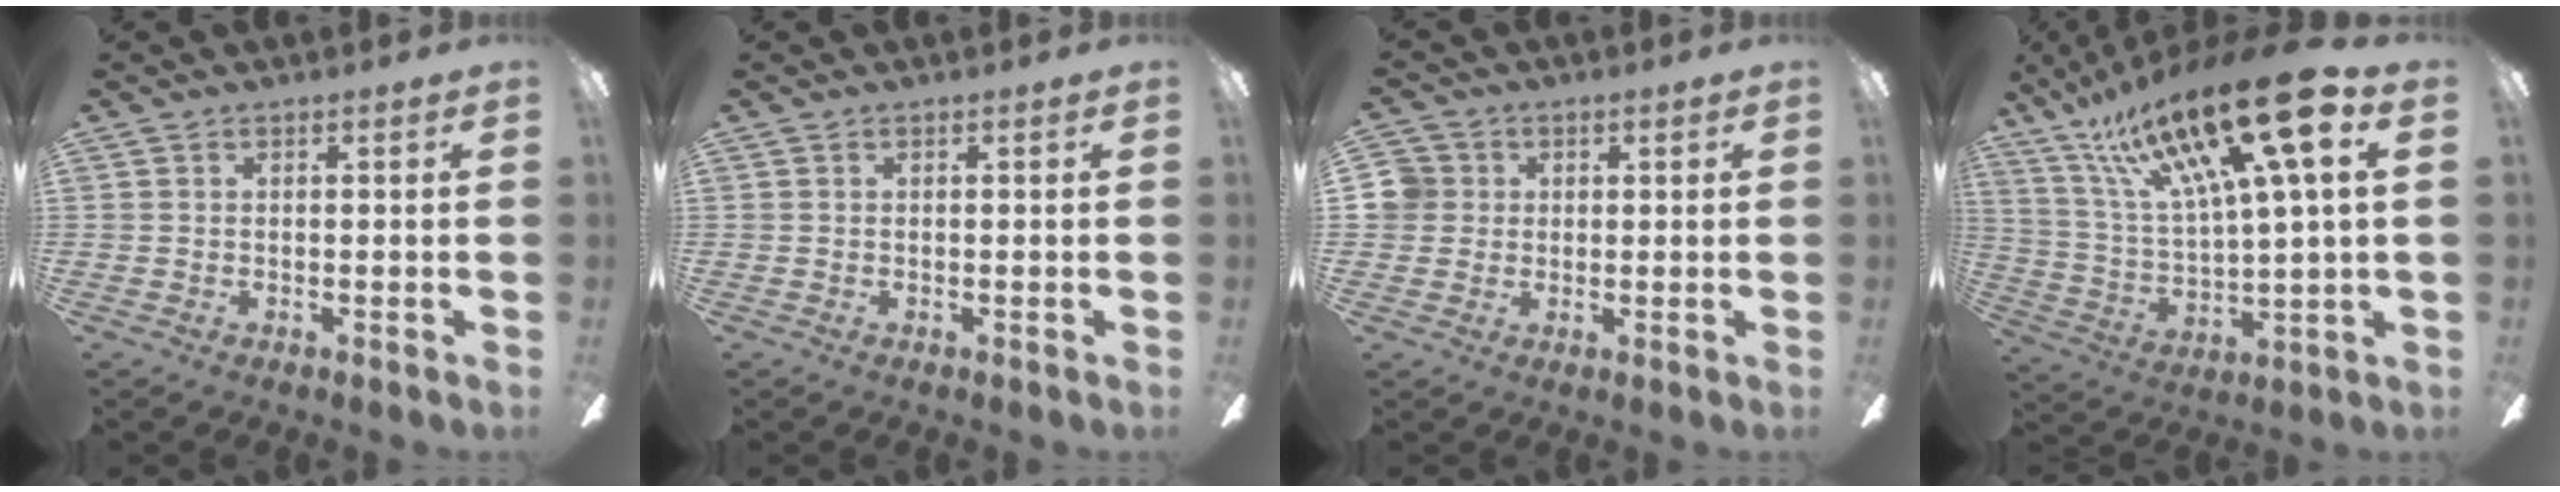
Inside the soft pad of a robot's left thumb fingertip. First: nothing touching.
{"total": 0.0}
{"total": 4.7, "force": [0.8, 4.5, 1.0], "torque": [-0.015, 0.008, 0.015]}
{"total": 24.4, "force": [13.9, 5.6, 19.2], "torque": [-0.350, -0.079, 0.218]}